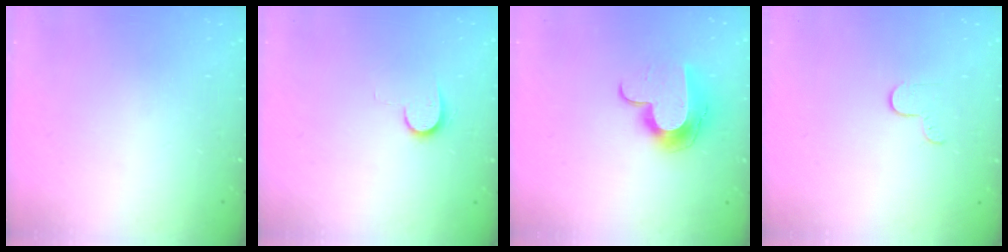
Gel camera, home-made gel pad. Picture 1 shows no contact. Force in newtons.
{"total": 7.5, "press": 7.4, "slide": 0.8}
{"total": 11.6, "press": 11.6, "slide": 0.2}
{"total": 3.2, "press": 3.2, "slide": 0.3}